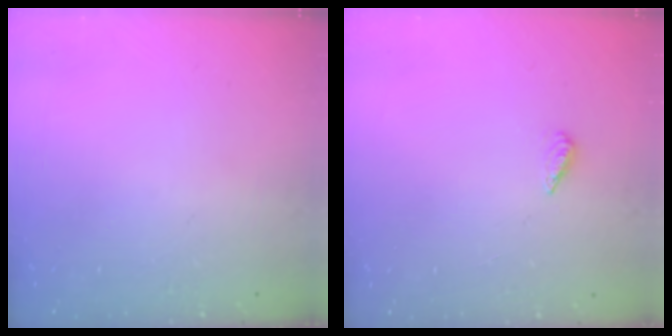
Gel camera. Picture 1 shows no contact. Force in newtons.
{"total": 2.1, "press": 1.9, "slide": 0.8}